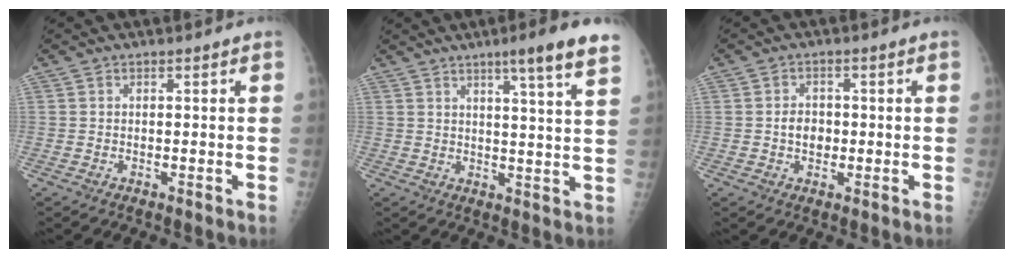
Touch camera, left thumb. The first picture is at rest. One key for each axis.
{"total": 10.0, "fx": 6.7, "fy": 0.0, "fz": 7.5, "tx": -0.097, "ty": -0.028, "tz": 0.078}
{"total": 3.5, "fx": -0.3, "fy": 2.8, "fz": 2.1, "tx": -0.018, "ty": 0.005, "tz": -0.007}